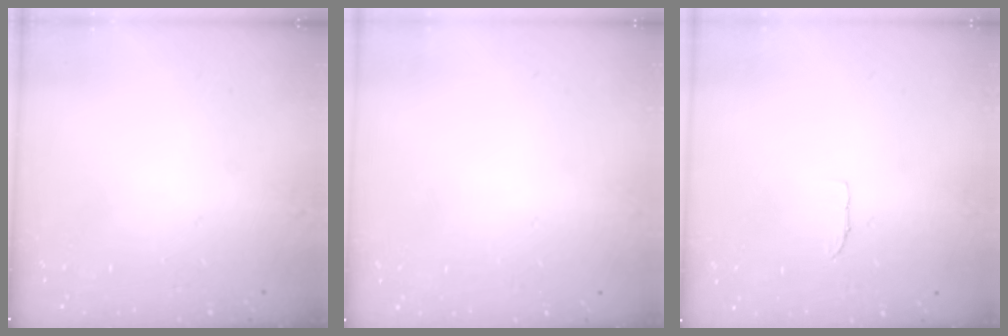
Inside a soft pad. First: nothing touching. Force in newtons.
{"total": 0.0}
{"total": 3.4, "press": 3.4, "slide": 0.2}